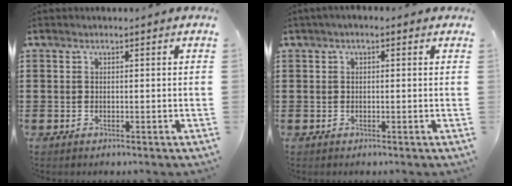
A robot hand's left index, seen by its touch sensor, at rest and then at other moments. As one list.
[{"total": 1.0, "force": [-0.1, 0.5, 0.9], "torque": [-0.016, 0.004, -0.003]}]